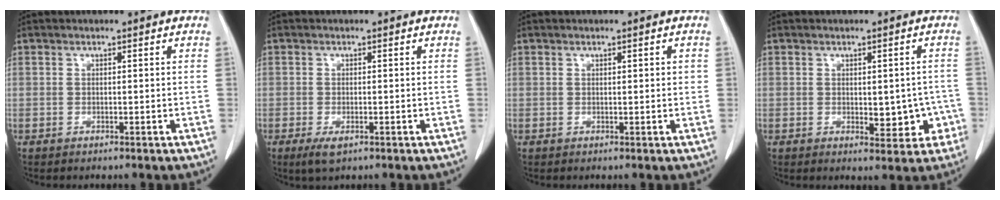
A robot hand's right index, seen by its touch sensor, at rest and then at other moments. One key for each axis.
{"total": 2.5, "fx": -1.3, "fy": 0.9, "fz": 2.0, "tx": -0.037, "ty": -0.004, "tz": -0.018}
{"total": 1.3, "fx": 0.4, "fy": 0.5, "fz": 1.2, "tx": -0.016, "ty": 0.005, "tz": 0.005}
{"total": 5.5, "fx": -1.1, "fy": 2.9, "fz": 4.6, "tx": -0.040, "ty": 0.007, "tz": -0.006}